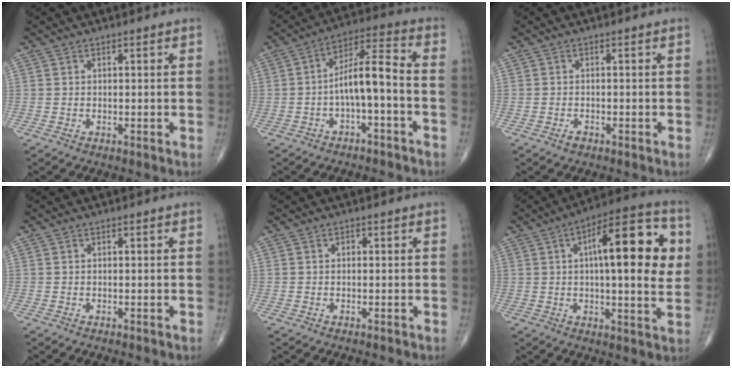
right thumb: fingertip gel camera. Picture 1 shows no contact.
{"total": 9.2, "force": [-2.2, 2.0, 8.7], "torque": [-0.158, 0.054, -0.037]}
{"total": 1.1, "force": [-0.7, 0.6, 0.5], "torque": [-0.008, 0.001, -0.013]}
{"total": 0.0}
{"total": 0.6, "force": [0.0, 0.4, 0.4], "torque": [-0.005, 0.001, 0.000]}
{"total": 20.9, "force": [4.4, 6.7, 19.3], "torque": [-0.251, 0.008, 0.052]}